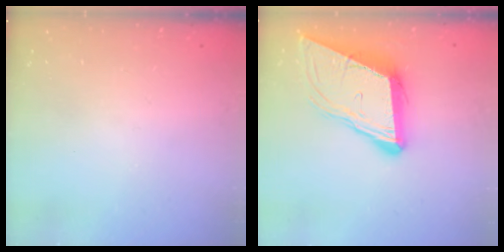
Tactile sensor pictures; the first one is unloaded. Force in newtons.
{"total": 12.0, "press": 11.5, "slide": 3.7}